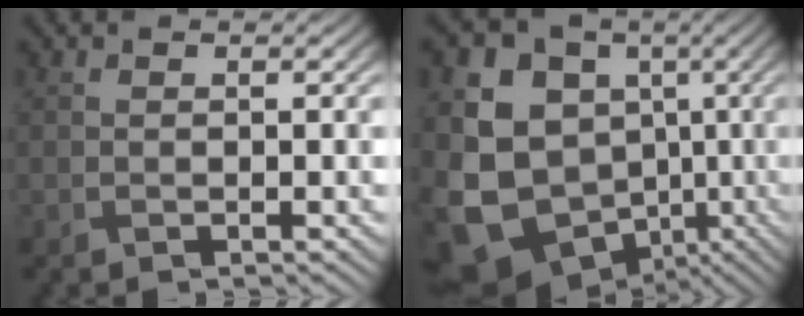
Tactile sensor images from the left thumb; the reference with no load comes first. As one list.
[{"total": 16.8, "force": [-2.1, 14.3, 8.5], "torque": [-0.222, -0.022, -0.019]}]